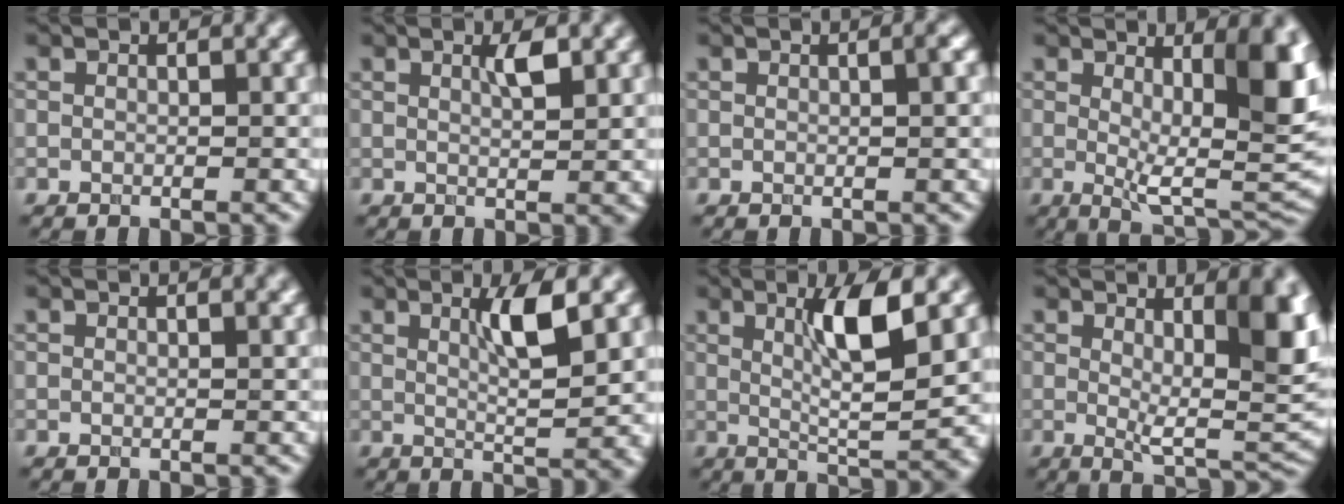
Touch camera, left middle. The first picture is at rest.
{"total": 2.2, "force": [0.9, 0.3, 2.0], "torque": [-0.031, 0.000, 0.011]}
{"total": 1.0, "force": [0.1, 0.1, 1.0], "torque": [-0.011, 0.004, -0.001]}
{"total": 10.7, "force": [1.9, 3.9, 9.8], "torque": [-0.134, -0.022, 0.037]}
{"total": 0.8, "force": [0.4, 0.2, 0.6], "torque": [-0.005, 0.002, 0.005]}
{"total": 5.1, "force": [1.6, 0.9, 4.8], "torque": [-0.079, -0.008, 0.030]}
{"total": 7.2, "force": [2.0, 1.4, 6.8], "torque": [-0.103, -0.010, 0.037]}
{"total": 9.1, "force": [2.2, 3.3, 8.2], "torque": [-0.118, -0.019, 0.043]}